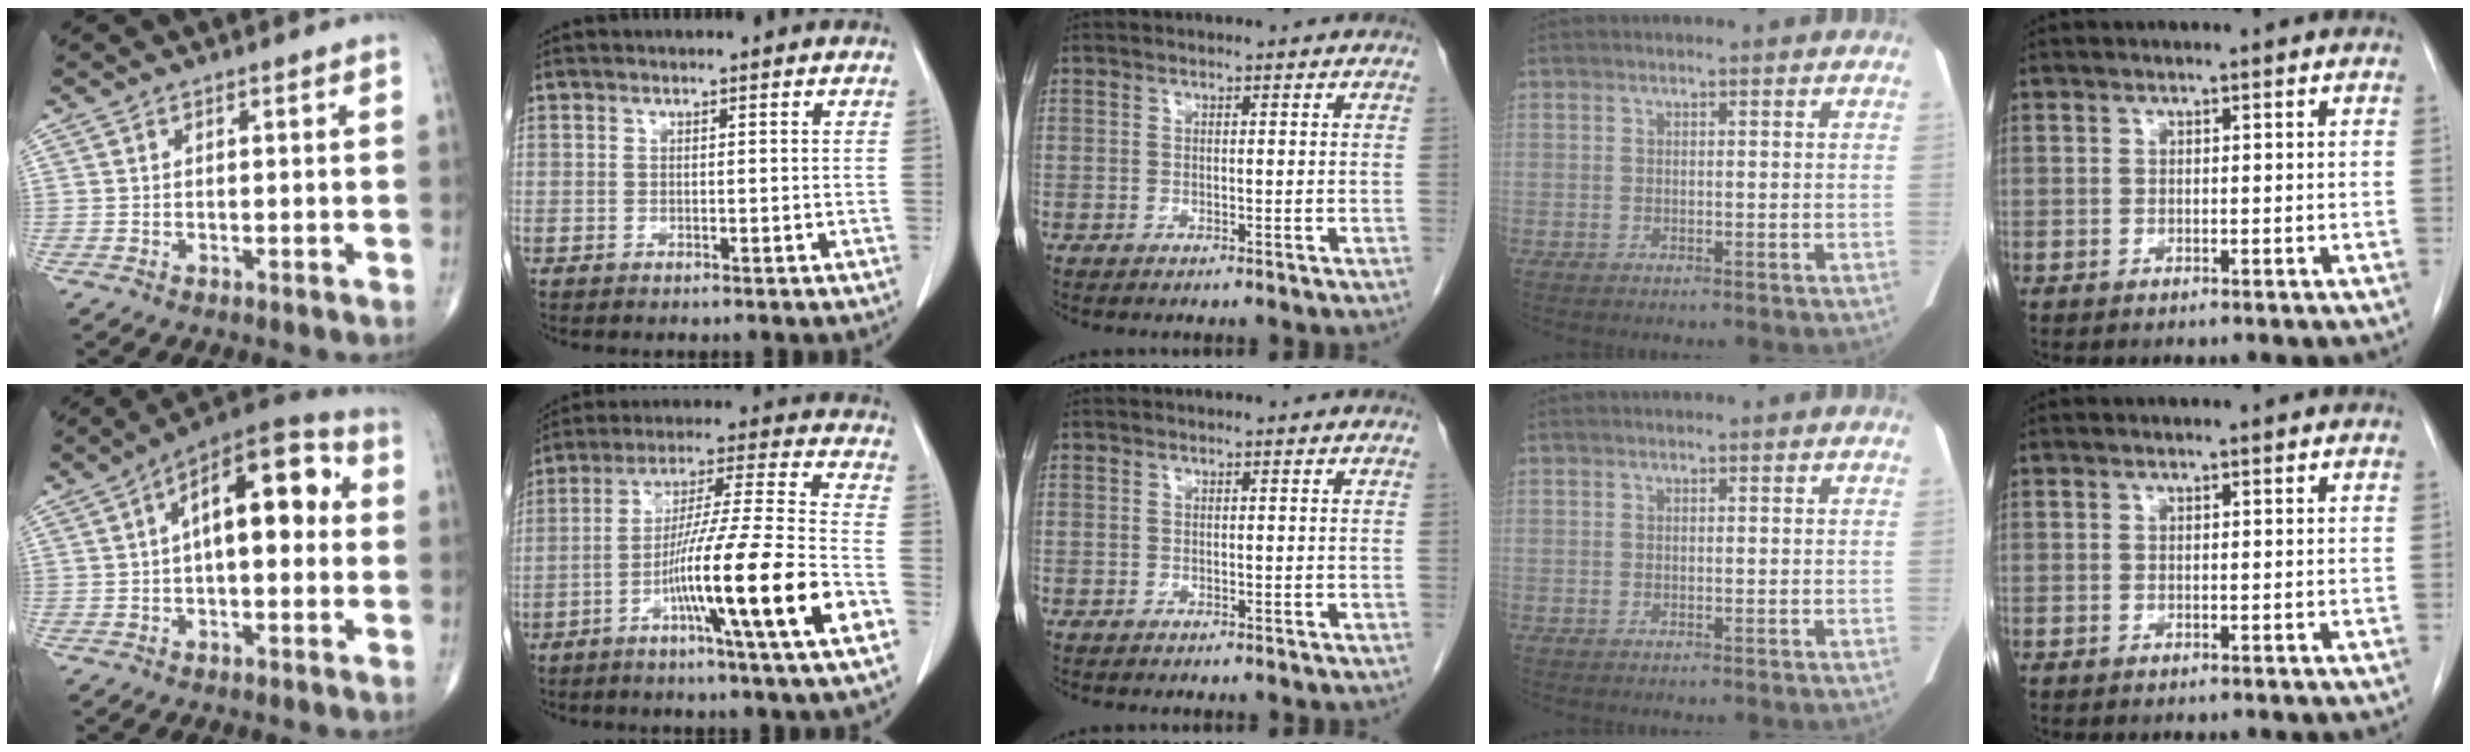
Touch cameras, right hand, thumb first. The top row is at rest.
{"thumb": {"total": 16.0, "force": [2.5, 7.4, 14.0], "torque": [-0.190, 0.041, 0.028]}, "index": {"total": 17.8, "force": [-7.0, -1.4, 16.3], "torque": [-0.284, -0.012, -0.119]}}